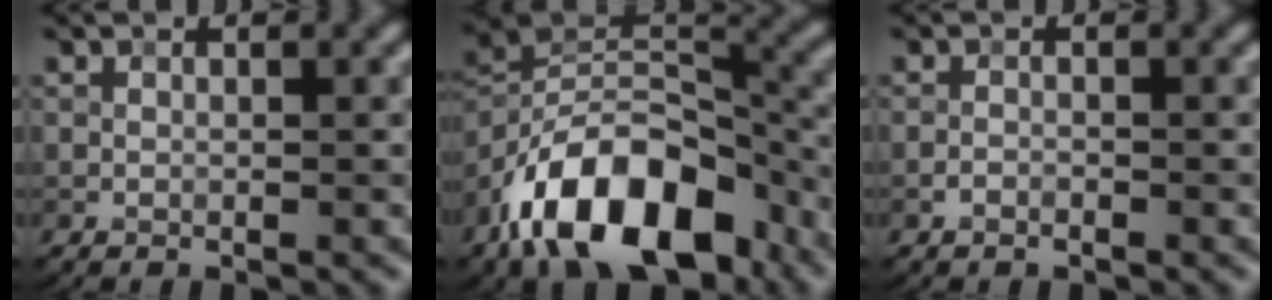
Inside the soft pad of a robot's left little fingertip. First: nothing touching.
{"total": 14.2, "force": [-8.7, 6.7, 9.0], "torque": [-0.152, 0.009, -0.164]}
{"total": 0.8, "force": [-0.8, 0.2, 0.1], "torque": [-0.001, 0.001, -0.017]}